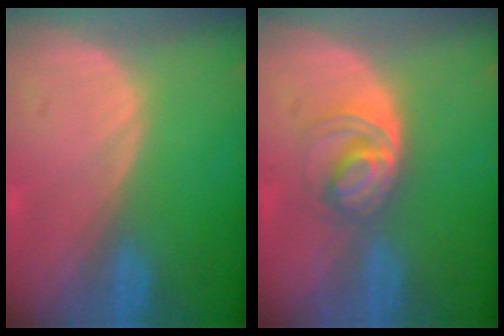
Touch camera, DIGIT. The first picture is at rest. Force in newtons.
{"total": 5.1, "press": 5.0, "slide": 1.3}